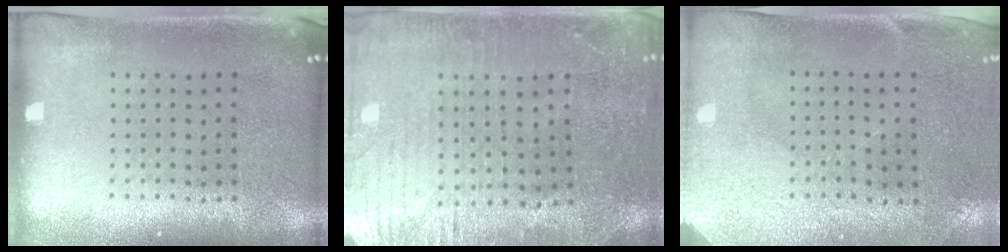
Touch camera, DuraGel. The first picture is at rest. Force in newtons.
{"total": 1.1, "press": 1.0, "slide": 0.4}
{"total": 3.0, "press": 2.4, "slide": 1.8}